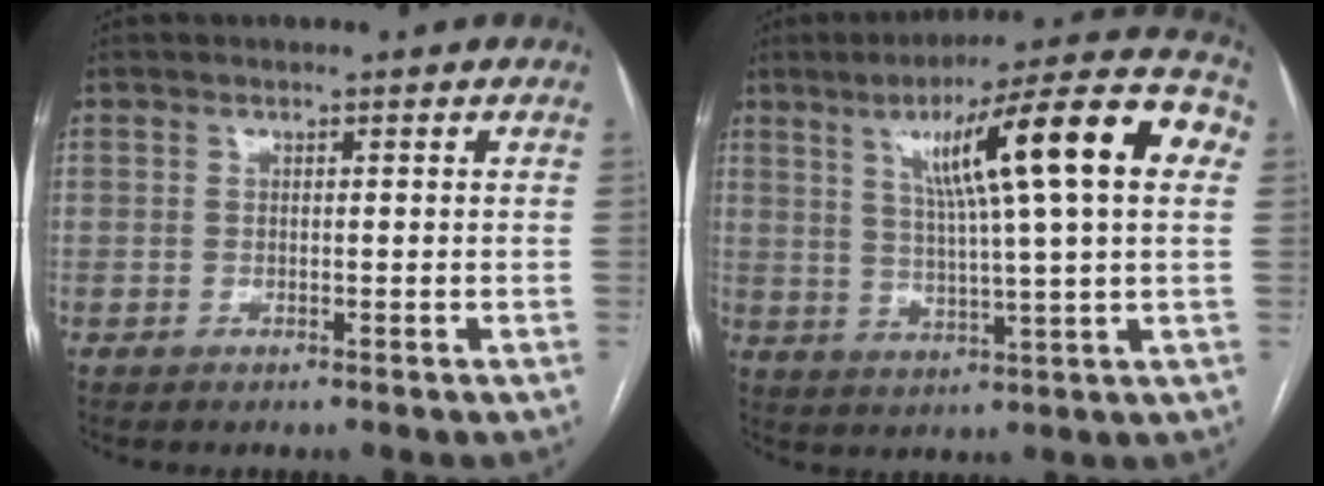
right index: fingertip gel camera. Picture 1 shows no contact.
{"total": 18.6, "force": [5.3, 1.0, 17.8], "torque": [-0.257, 0.029, 0.071]}